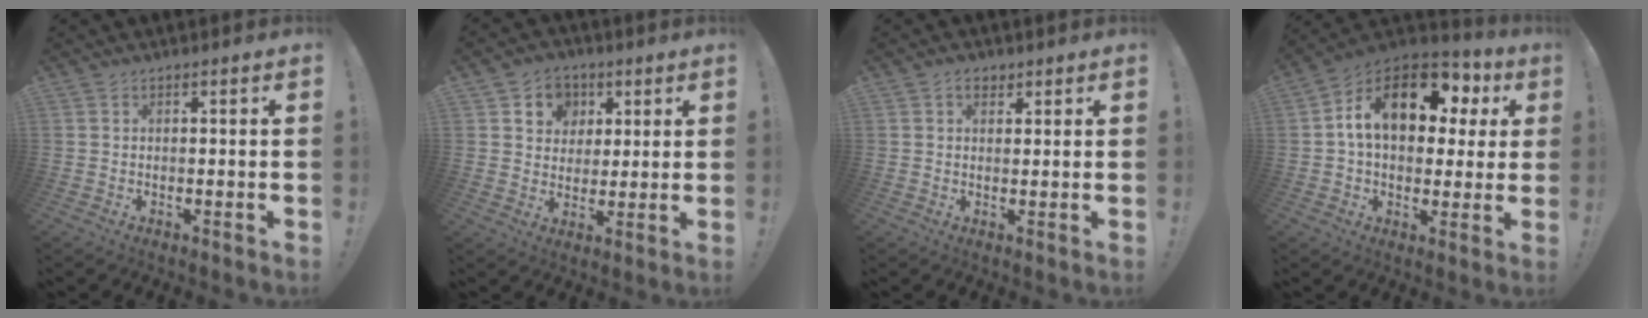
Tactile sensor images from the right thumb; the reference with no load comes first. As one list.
[{"total": 8.2, "force": [2.8, 7.4, 1.9], "torque": [-0.029, -0.014, 0.058]}, {"total": 2.8, "force": [1.6, 1.8, 1.4], "torque": [-0.022, -0.002, 0.028]}, {"total": 18.1, "force": [6.0, 10.4, 13.5], "torque": [-0.210, -0.012, 0.099]}]